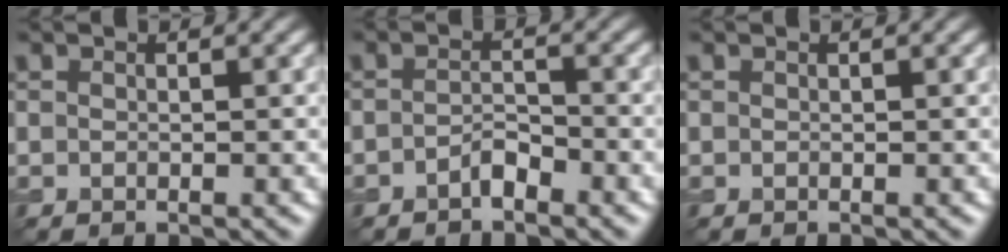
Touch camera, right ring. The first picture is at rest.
{"total": 1.6, "force": [-1.2, 0.6, 0.9], "torque": [-0.018, 0.006, -0.024]}
{"total": 0.0}